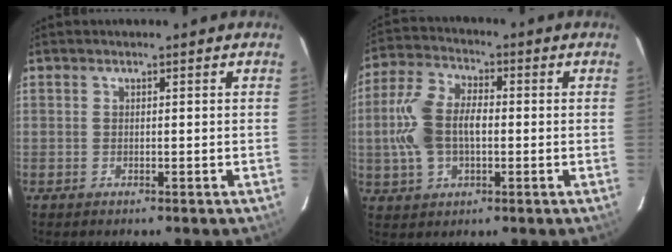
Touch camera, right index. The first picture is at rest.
{"total": 11.8, "force": [-0.9, 7.1, 9.3], "torque": [-0.202, 0.015, -0.016]}